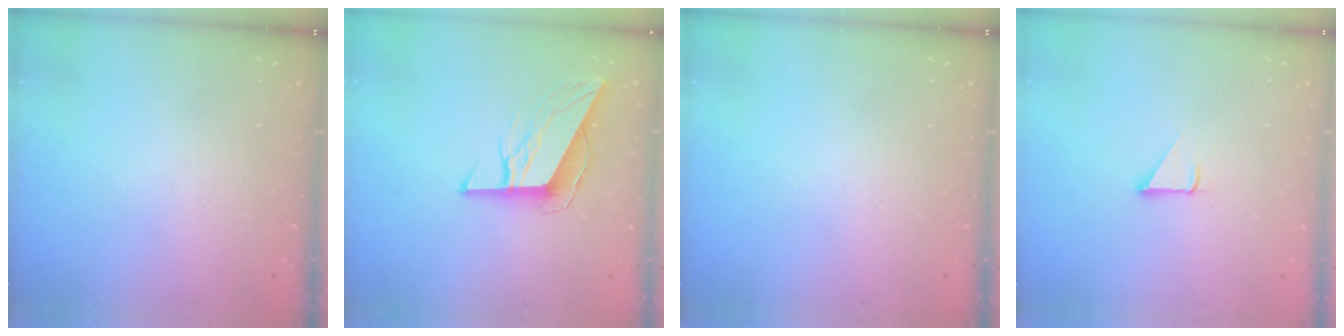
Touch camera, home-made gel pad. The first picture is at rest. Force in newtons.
{"total": 9.9, "press": 9.6, "slide": 2.3}
{"total": 0.0}
{"total": 1.9, "press": 1.9, "slide": 0.1}